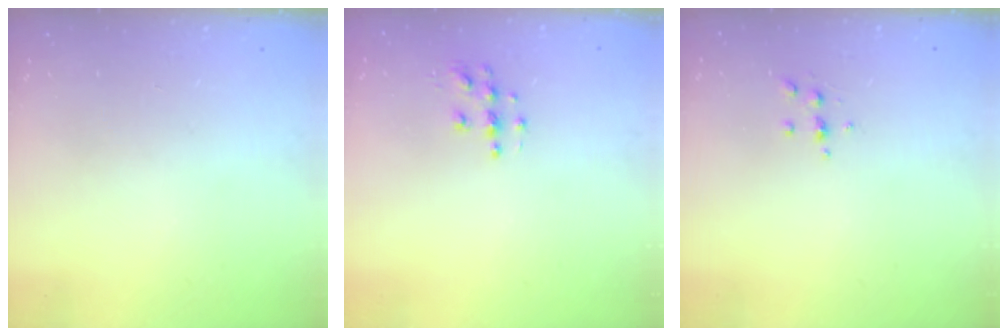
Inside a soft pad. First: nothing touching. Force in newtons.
{"total": 4.8, "press": 4.8, "slide": 0.3}
{"total": 4.9, "press": 4.8, "slide": 1.1}